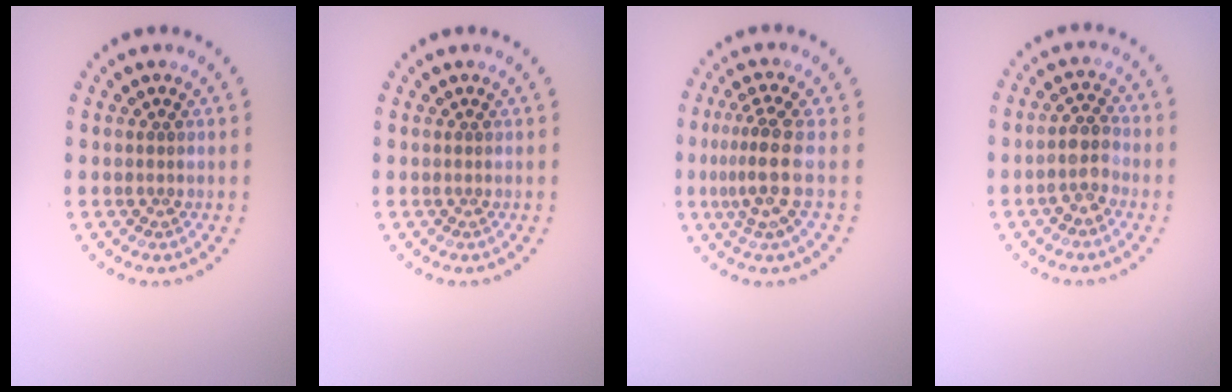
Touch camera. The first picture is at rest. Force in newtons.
{"total": 0.0}
{"total": 3.4, "press": 2.5, "slide": 2.3}
{"total": 2.2, "press": 2.1, "slide": 0.6}